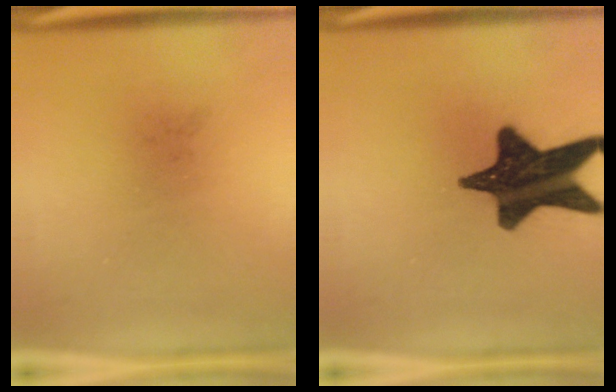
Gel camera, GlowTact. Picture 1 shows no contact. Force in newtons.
{"total": 16.5}